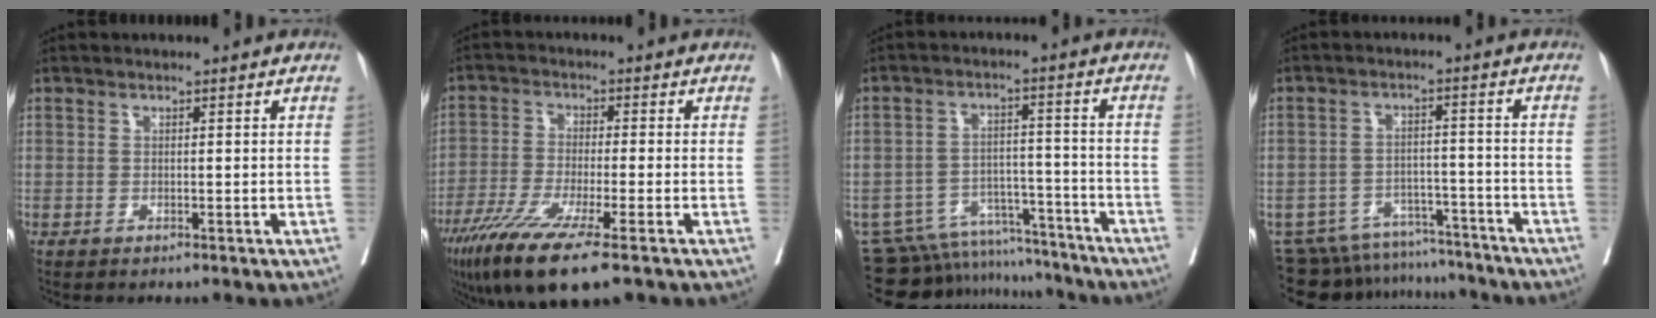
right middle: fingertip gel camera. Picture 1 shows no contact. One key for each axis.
{"total": 12.5, "fx": -7.9, "fy": 0.8, "fz": 9.7, "tx": -0.178, "ty": -0.038, "tz": -0.134}
{"total": 13.8, "fx": -13.3, "fy": 3.5, "fz": 1.3, "tx": -0.022, "ty": 0.025, "tz": -0.187}
{"total": 18.1, "fx": -16.6, "fy": 5.9, "fz": 3.9, "tx": -0.080, "ty": 0.023, "tz": -0.226}